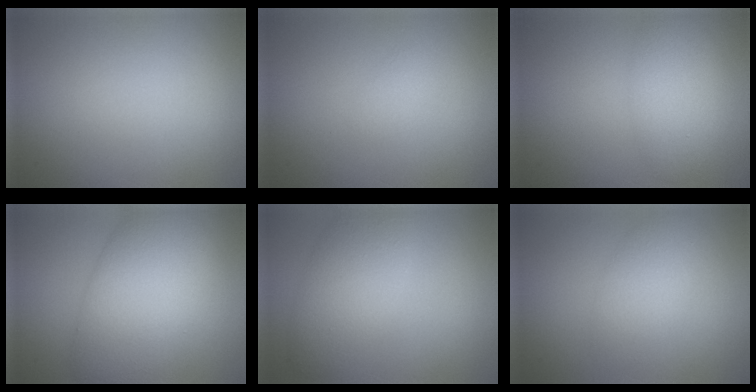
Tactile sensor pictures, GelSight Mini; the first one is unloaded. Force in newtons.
{"total": 0.6, "press": 0.6, "slide": 0.0}
{"total": 4.2, "press": 4.1, "slide": 0.3}
{"total": 9.1, "press": 9.1, "slide": 0.2}
{"total": 4.7, "press": 4.7, "slide": 0.1}
{"total": 2.7, "press": 2.7, "slide": 0.1}